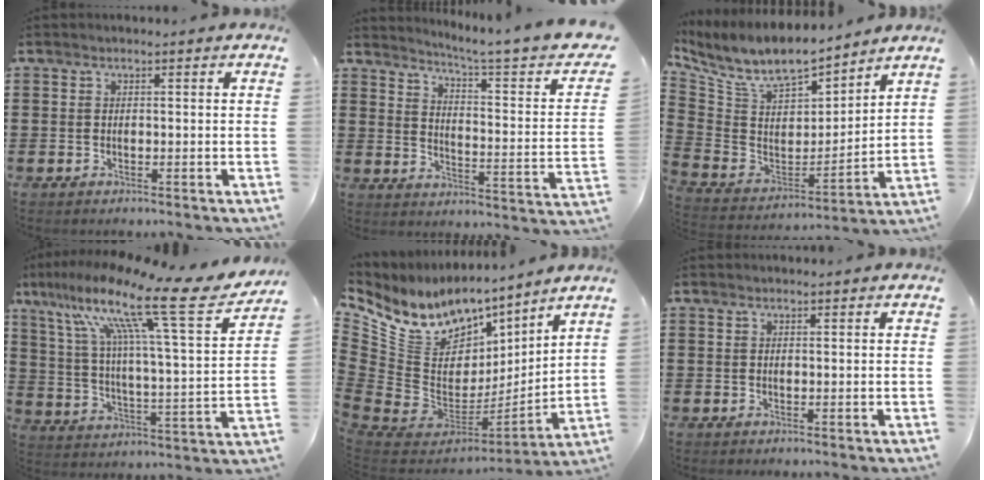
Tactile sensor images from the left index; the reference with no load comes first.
{"total": 4.6, "force": [3.5, -0.9, 2.8], "torque": [-0.064, -0.037, 0.048]}
{"total": 9.3, "force": [7.8, 3.0, 4.1], "torque": [-0.120, -0.049, 0.136]}
{"total": 17.4, "force": [12.0, 1.7, 12.5], "torque": [-0.238, -0.076, 0.182]}
{"total": 10.5, "force": [6.4, 7.3, 4.2], "torque": [-0.135, -0.062, 0.113]}
{"total": 0.5, "force": [0.4, 0.0, 0.3], "torque": [-0.006, 0.000, 0.010]}